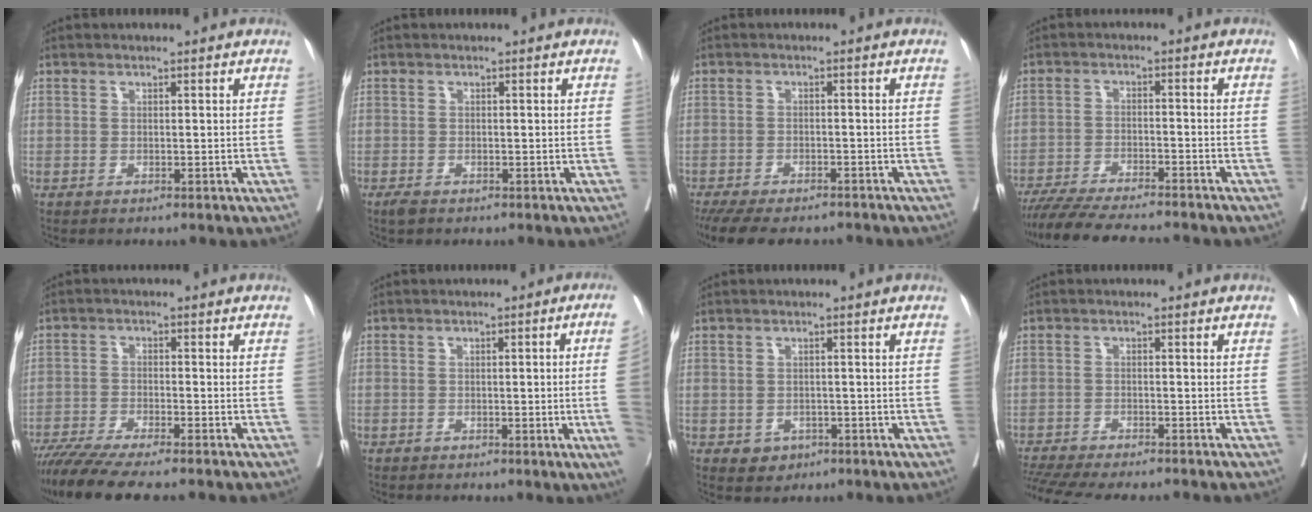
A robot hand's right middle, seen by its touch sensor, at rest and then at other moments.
{"total": 1.3, "force": [-0.9, 0.5, 0.8], "torque": [-0.021, -0.004, -0.013]}
{"total": 13.2, "force": [-11.1, 4.2, 5.7], "torque": [-0.125, -0.013, -0.151]}
{"total": 14.0, "force": [-12.3, 1.4, 6.4], "torque": [-0.104, -0.021, -0.186]}
{"total": 11.2, "force": [-9.4, 0.5, 6.0], "torque": [-0.090, -0.025, -0.150]}
{"total": 6.7, "force": [-1.2, -1.3, 6.5], "torque": [-0.072, -0.005, -0.020]}
{"total": 2.7, "force": [-1.2, 2.2, 0.9], "torque": [-0.012, 0.004, -0.010]}
{"total": 15.0, "force": [-13.2, 2.1, 6.7], "torque": [-0.139, -0.023, -0.187]}